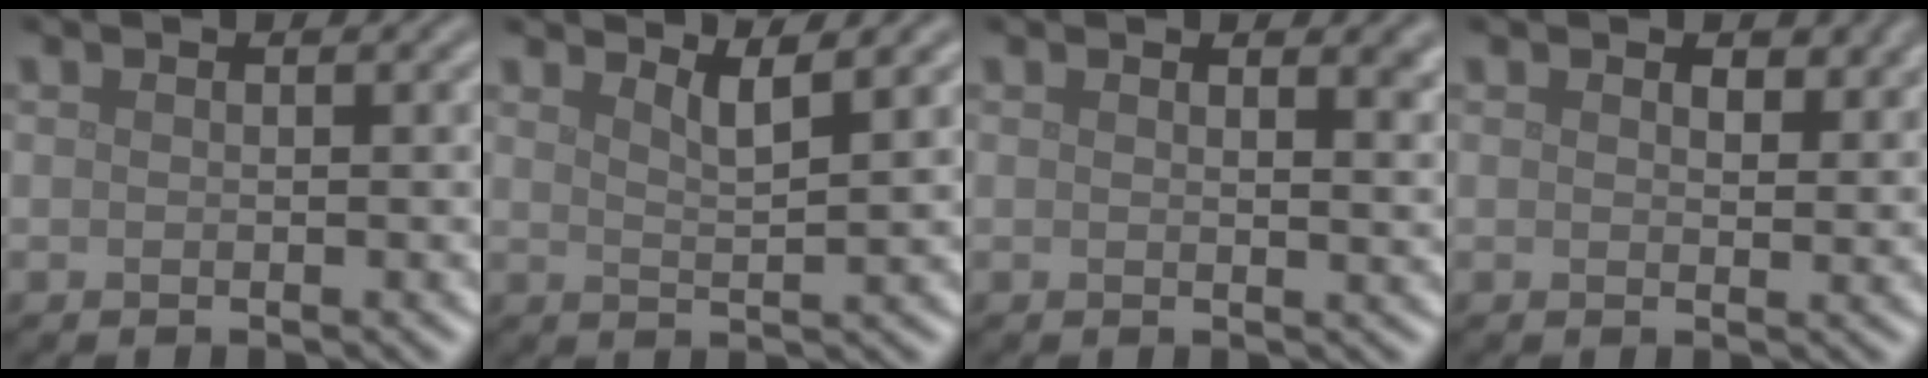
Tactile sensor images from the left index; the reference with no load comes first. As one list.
[{"total": 2.4, "force": [1.9, 0.4, 1.3], "torque": [-0.013, 0.000, 0.030]}, {"total": 2.2, "force": [1.6, 0.9, 1.3], "torque": [-0.005, 0.000, 0.024]}, {"total": 1.5, "force": [1.1, 0.8, 0.8], "torque": [-0.013, -0.005, 0.017]}]